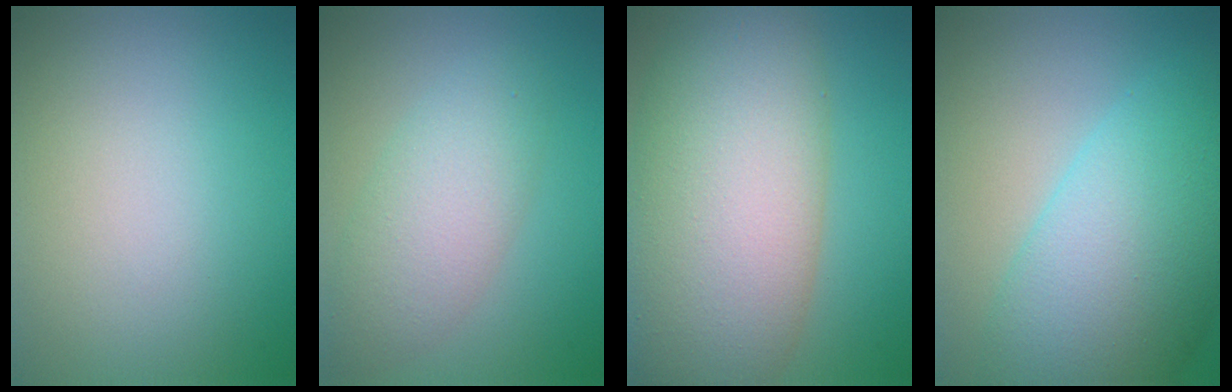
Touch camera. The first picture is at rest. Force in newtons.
{"total": 4.2, "press": 4.2, "slide": 0.2}
{"total": 13.0, "press": 13.0, "slide": 0.4}
{"total": 10.3, "press": 10.3, "slide": 0.4}